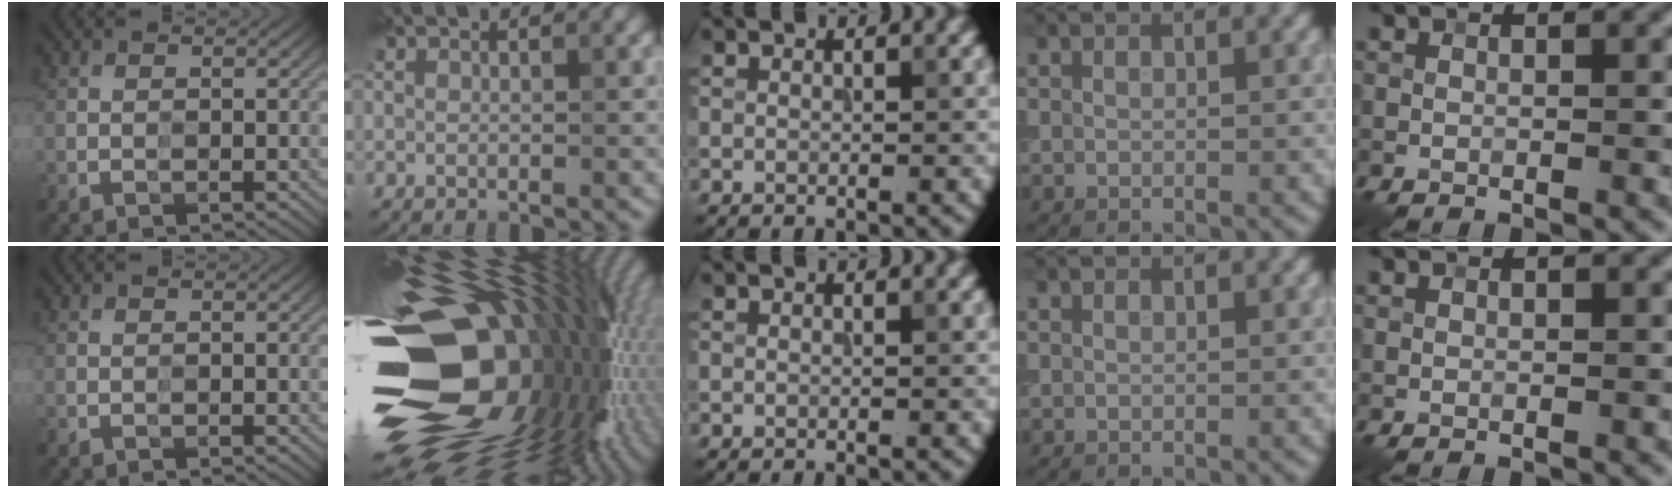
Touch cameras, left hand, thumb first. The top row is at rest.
{"index": {"total": 19.5, "force": [-1.4, 12.4, 15.0], "torque": [-0.279, -0.030, -0.022]}}